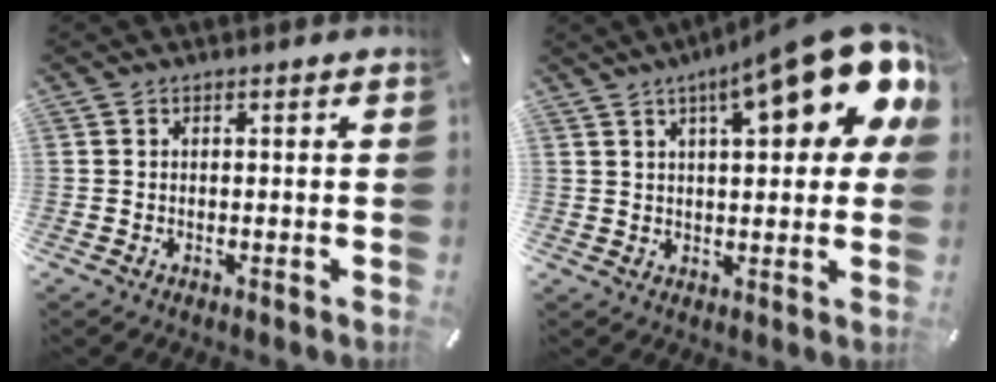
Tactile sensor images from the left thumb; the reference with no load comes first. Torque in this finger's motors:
{"motor_torque": [2.50, 2.50, 1.52, -1.25, 0.16]}